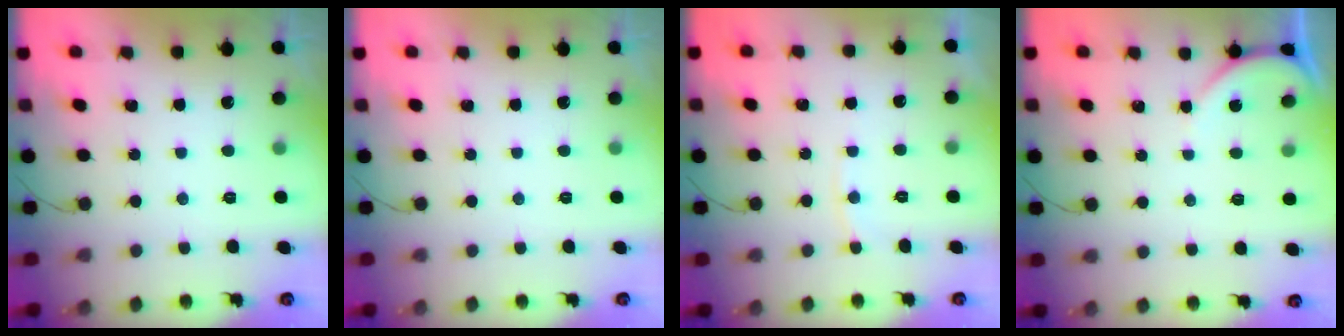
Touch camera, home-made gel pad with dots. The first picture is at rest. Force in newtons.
{"total": 0.0}
{"total": 4.3, "press": 4.3, "slide": 0.7}
{"total": 3.1, "press": 3.1, "slide": 0.2}